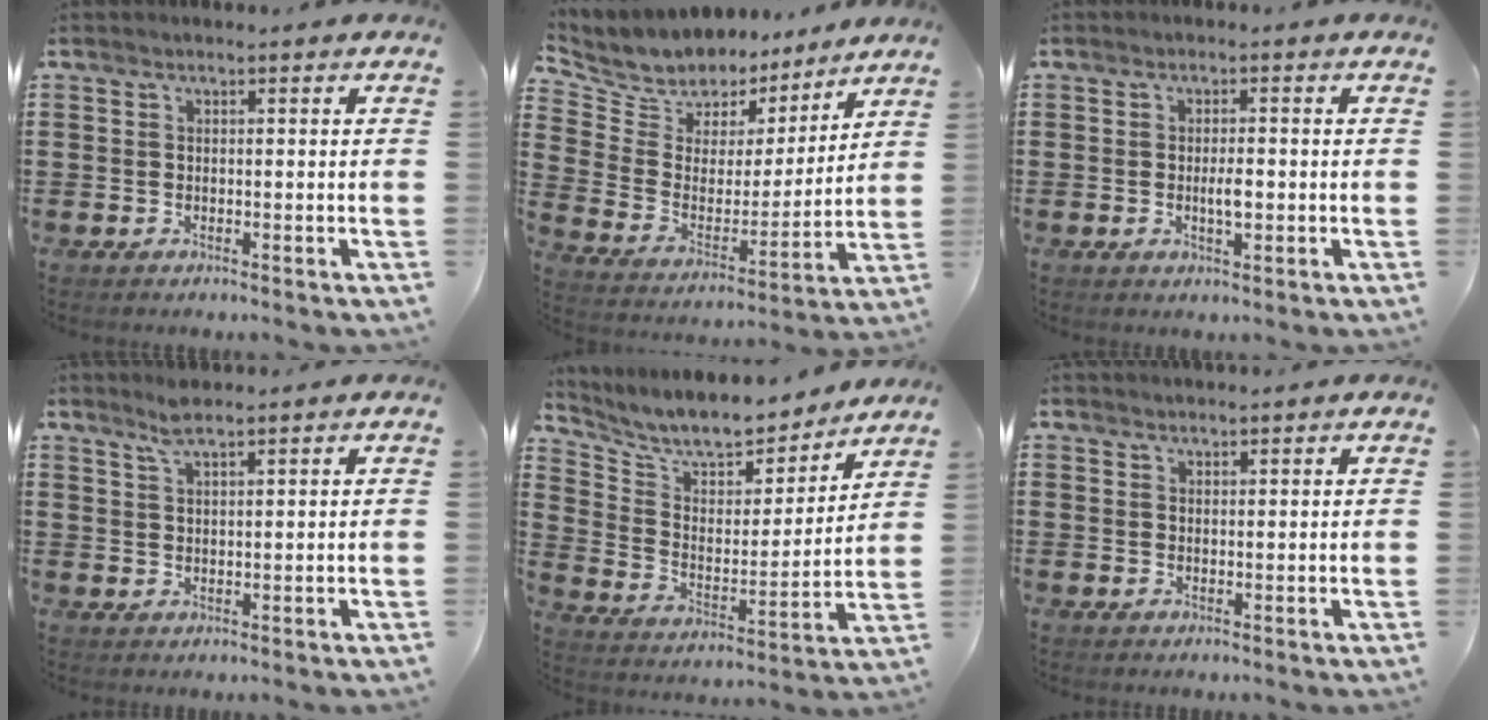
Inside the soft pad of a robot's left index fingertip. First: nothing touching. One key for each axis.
{"total": 6.2, "fx": 5.1, "fy": 3.5, "fz": -0.3, "tx": -0.044, "ty": -0.043, "tz": 0.090}
{"total": 2.8, "fx": -0.2, "fy": 0.9, "fz": 2.6, "tx": -0.049, "ty": 0.001, "tz": -0.005}
{"total": 3.2, "fx": 2.5, "fy": 0.5, "fz": 1.9, "tx": -0.043, "ty": 0.003, "tz": 0.047}
{"total": 8.2, "fx": 7.7, "fy": 1.8, "fz": 2.4, "tx": -0.077, "ty": -0.055, "tz": 0.130}
{"total": 1.3, "fx": 1.3, "fy": 0.2, "fz": 0.0, "tx": -0.003, "ty": -0.001, "tz": 0.025}